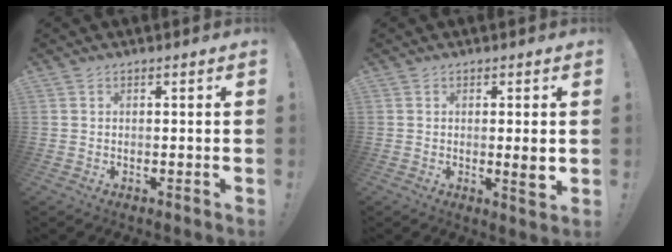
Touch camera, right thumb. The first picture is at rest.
{"total": 3.9, "force": [0.1, 0.3, 3.9], "torque": [-0.056, -0.010, 0.001]}